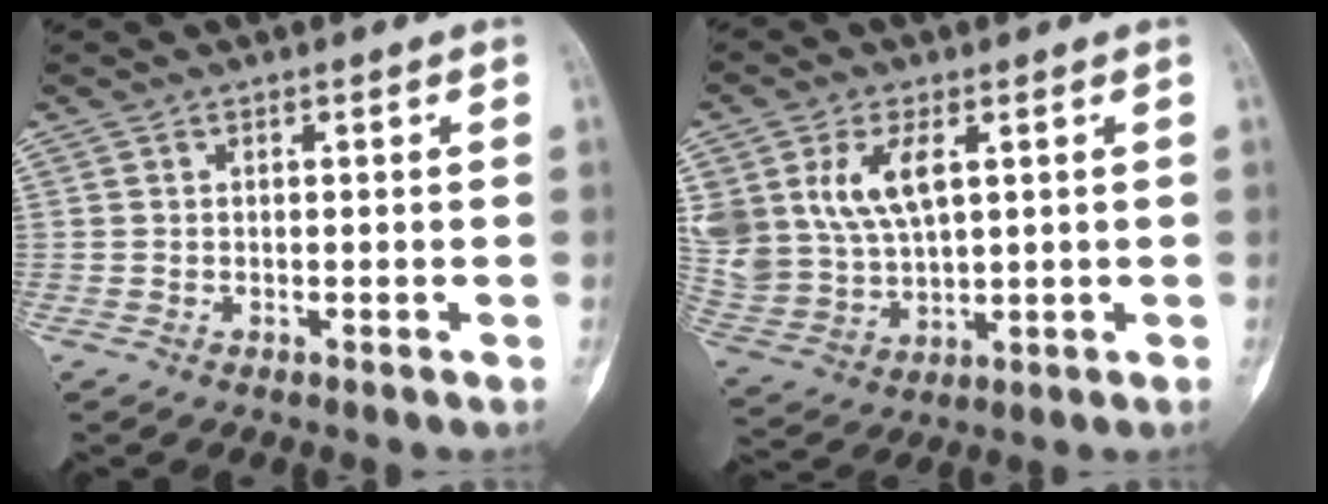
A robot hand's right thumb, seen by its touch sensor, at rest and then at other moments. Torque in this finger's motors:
{"motor_torque": [0.26, 0.40, 0.23, -0.13, 0.14]}